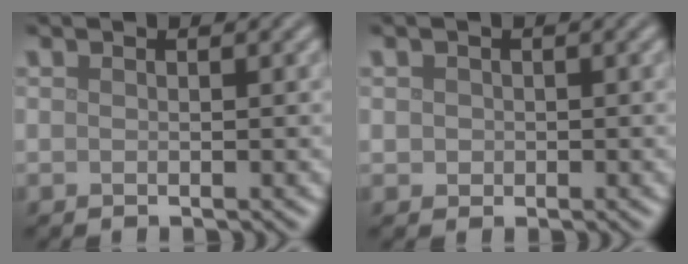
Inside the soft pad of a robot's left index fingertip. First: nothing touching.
{"total": 0.9, "force": [0.1, 0.9, 0.2], "torque": [0.002, -0.003, 0.001]}